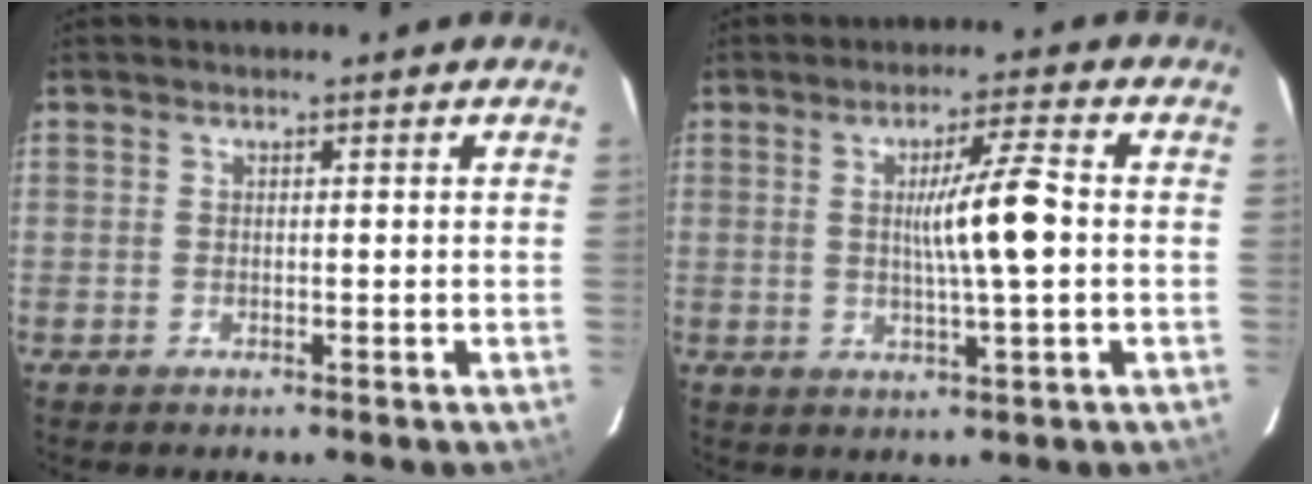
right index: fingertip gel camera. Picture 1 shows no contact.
{"total": 7.4, "force": [0.2, -0.5, 7.3], "torque": [-0.123, -0.001, 0.005]}